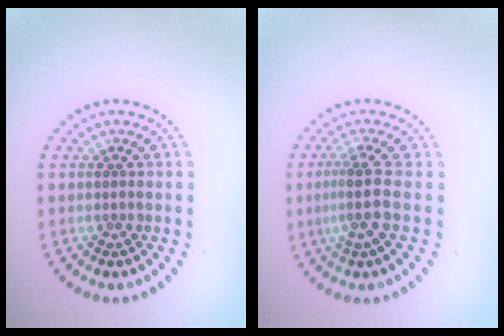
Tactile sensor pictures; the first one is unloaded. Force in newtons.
{"total": 2.9, "press": 2.1, "slide": 1.9}